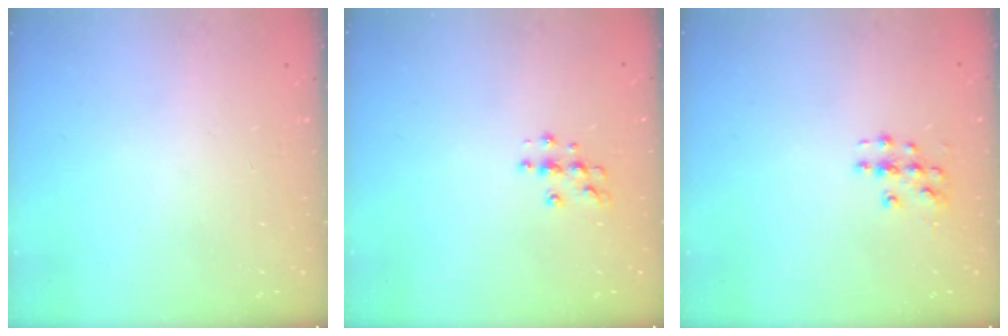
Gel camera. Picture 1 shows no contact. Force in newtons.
{"total": 4.5, "press": 4.4, "slide": 0.4}
{"total": 4.2, "press": 4.2, "slide": 0.1}